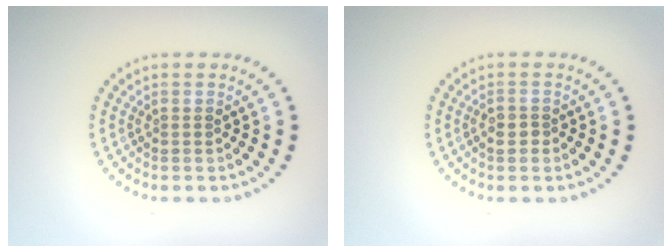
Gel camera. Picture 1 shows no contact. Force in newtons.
{"total": 1.3, "press": 1.2, "slide": 0.5}